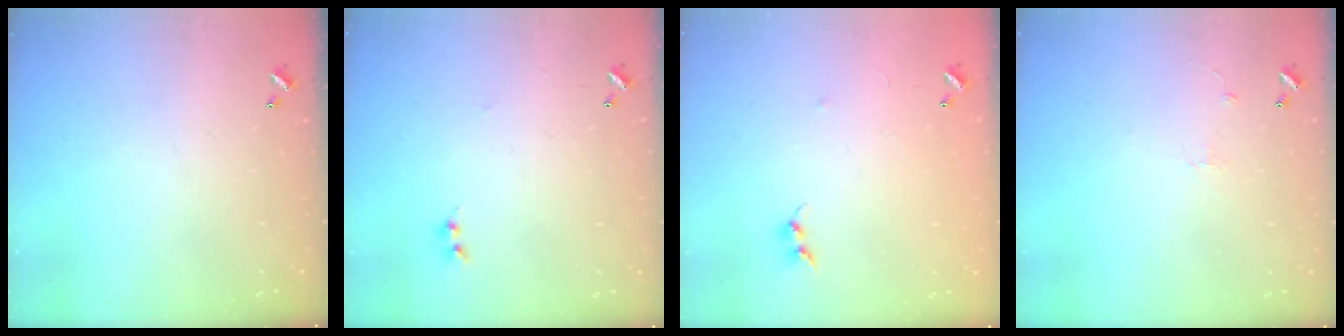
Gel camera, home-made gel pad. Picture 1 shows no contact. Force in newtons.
{"total": 1.6, "press": 1.5, "slide": 0.4}
{"total": 7.9, "press": 7.9, "slide": 0.4}
{"total": 0.7, "press": 0.2, "slide": 0.7}